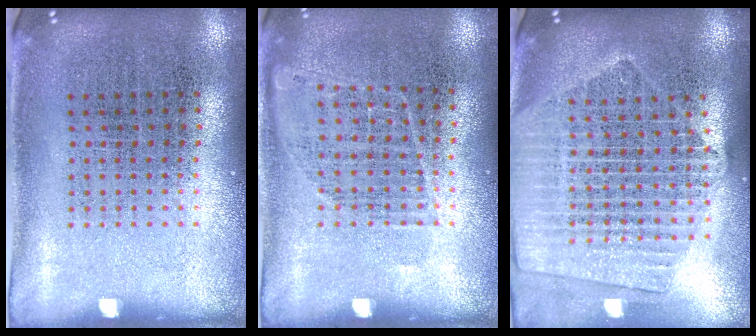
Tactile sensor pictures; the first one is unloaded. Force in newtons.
{"total": 0.9, "press": 0.8, "slide": 0.4}
{"total": 2.3, "press": 2.1, "slide": 1.1}